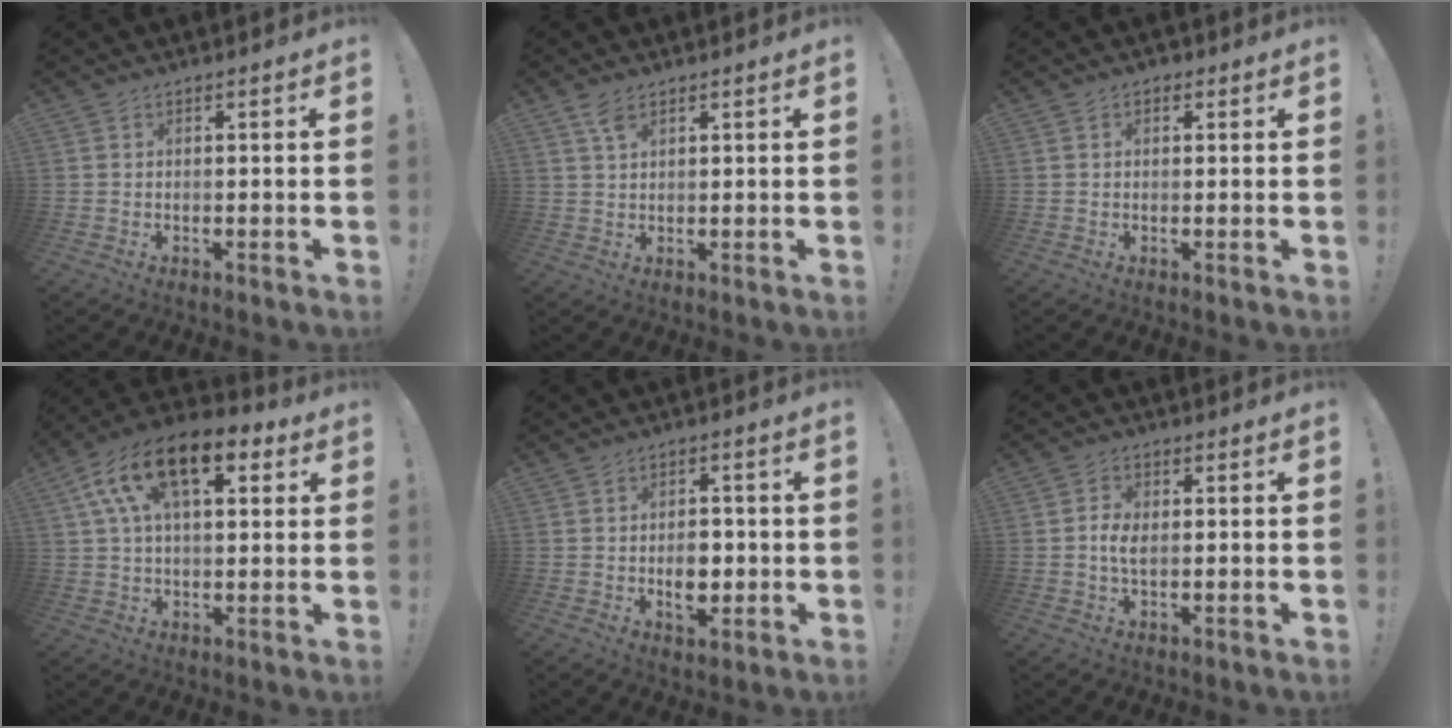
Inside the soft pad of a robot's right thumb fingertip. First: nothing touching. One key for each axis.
{"total": 4.0, "fx": 2.5, "fy": 1.8, "fz": 2.6, "tx": -0.046, "ty": -0.011, "tz": 0.045}
{"total": 1.5, "fx": 0.4, "fy": 1.1, "fz": 0.9, "tx": -0.015, "ty": 0.003, "tz": 0.008}
{"total": 17.1, "fx": 7.6, "fy": 8.7, "fz": 12.6, "tx": -0.219, "ty": -0.019, "tz": 0.131}
{"total": 7.0, "fx": -1.3, "fy": 5.0, "fz": 4.7, "tx": -0.064, "ty": 0.009, "tz": -0.022}
{"total": 4.8, "fx": -0.2, "fy": 2.7, "fz": 3.9, "tx": -0.068, "ty": 0.006, "tz": -0.006}